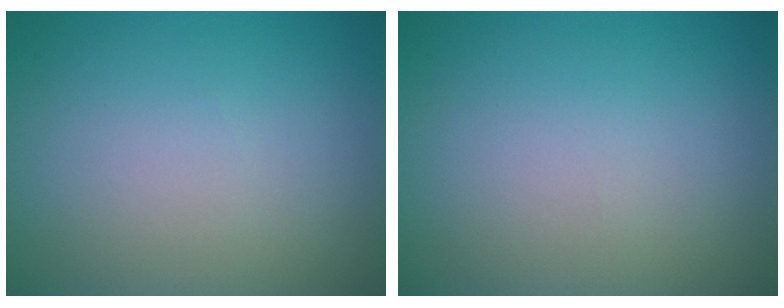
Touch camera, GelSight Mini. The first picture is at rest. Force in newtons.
{"total": 0.0}